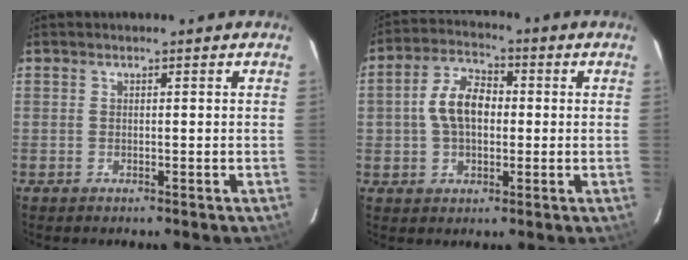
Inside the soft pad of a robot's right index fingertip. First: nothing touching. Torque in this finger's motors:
{"motor_torque": [0.34, -0.03, 0.20, 0.11]}